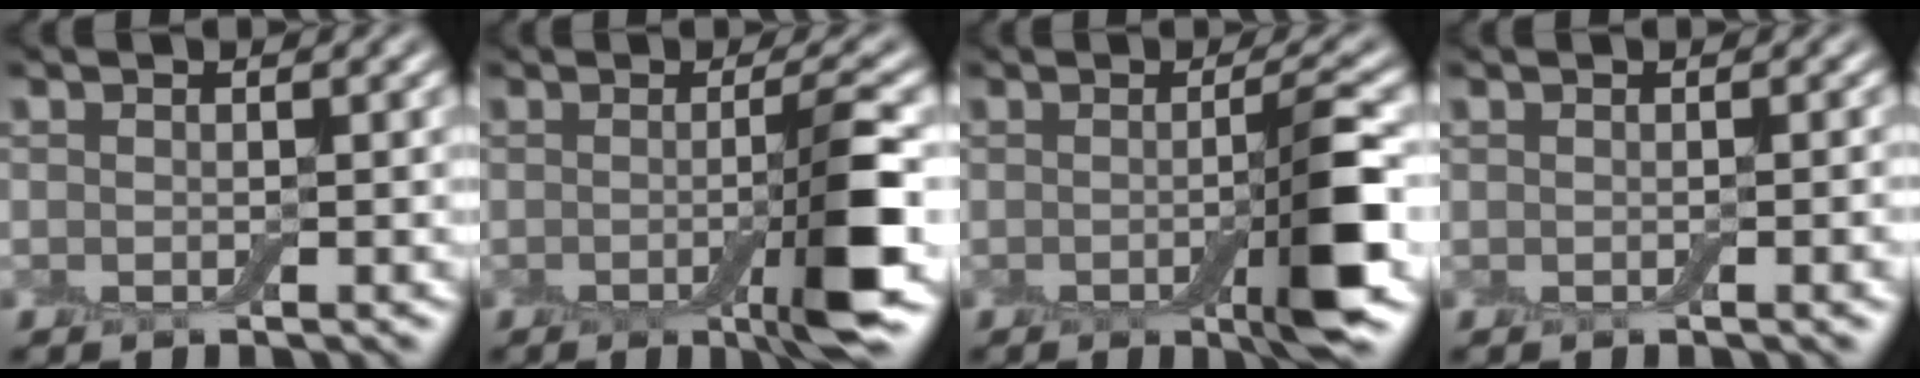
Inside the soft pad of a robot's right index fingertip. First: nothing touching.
{"total": 6.0, "force": [-1.6, 0.7, 5.8], "torque": [-0.084, -0.002, -0.031]}
{"total": 5.4, "force": [-1.4, 0.7, 5.2], "torque": [-0.075, -0.001, -0.026]}
{"total": 1.7, "force": [-0.3, 0.4, 1.6], "torque": [-0.017, -0.003, -0.004]}